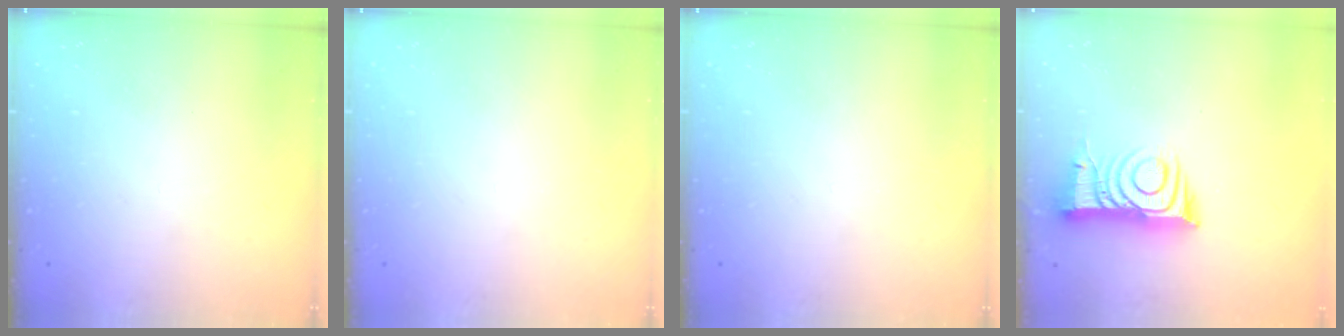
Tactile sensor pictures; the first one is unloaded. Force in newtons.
{"total": 0.0}
{"total": 0.0}
{"total": 9.9, "press": 9.9, "slide": 1.0}